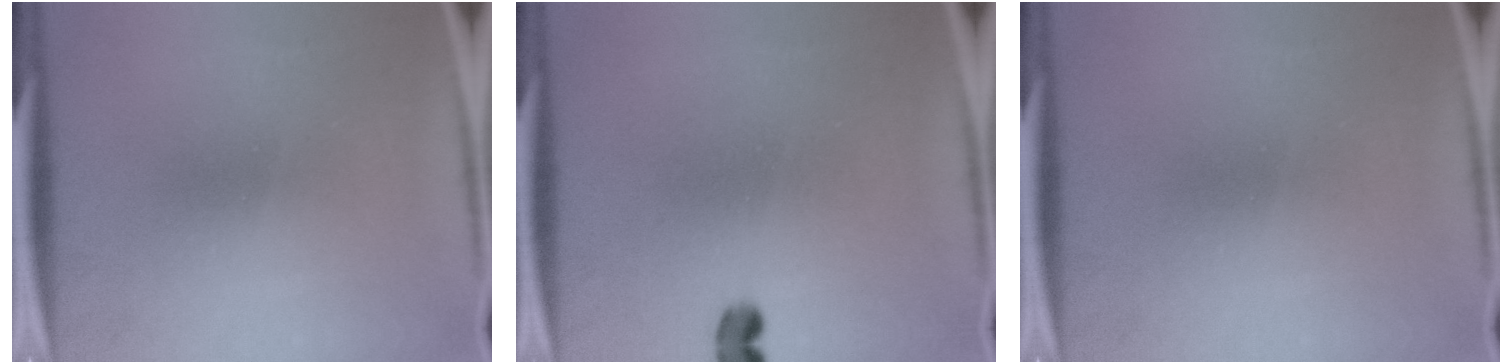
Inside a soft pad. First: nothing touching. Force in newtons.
{"total": 2.0}
{"total": 0.0}